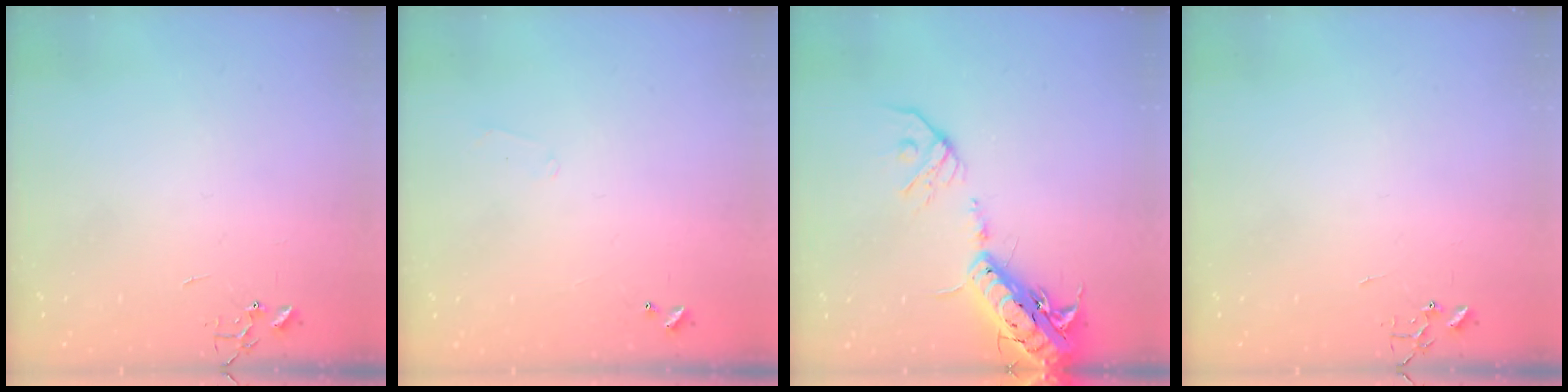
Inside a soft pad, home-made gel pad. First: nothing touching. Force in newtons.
{"total": 5.0, "press": 5.0, "slide": 0.9}
{"total": 18.7, "press": 18.3, "slide": 3.9}
{"total": 0.0}